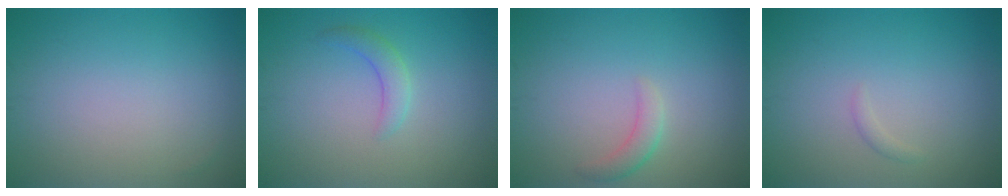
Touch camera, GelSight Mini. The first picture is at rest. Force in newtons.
{"total": 1.8, "press": 1.8, "slide": 0.1}
{"total": 1.6, "press": 1.6, "slide": 0.0}
{"total": 0.6, "press": 0.6, "slide": 0.1}